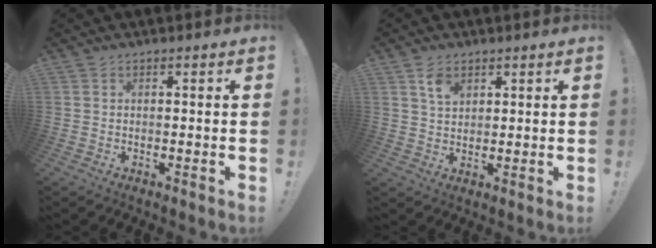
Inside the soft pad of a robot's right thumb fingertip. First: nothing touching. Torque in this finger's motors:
{"motor_torque": [0.39, 0.11, 0.35, -0.04, 0.02]}